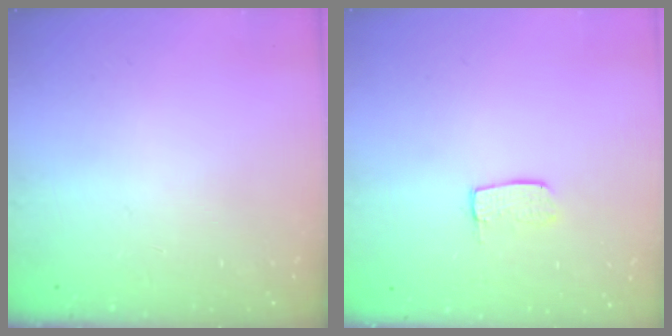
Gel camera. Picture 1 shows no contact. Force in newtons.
{"total": 5.2, "press": 5.1, "slide": 0.5}